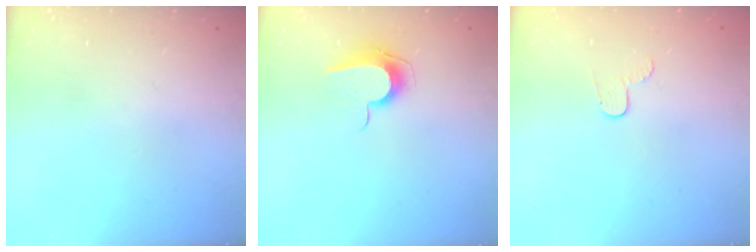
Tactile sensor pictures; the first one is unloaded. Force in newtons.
{"total": 9.2, "press": 9.2, "slide": 0.8}
{"total": 5.1, "press": 5.1, "slide": 0.5}